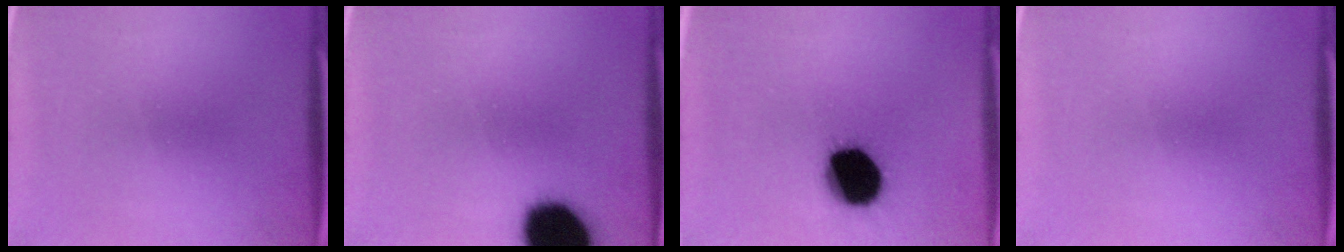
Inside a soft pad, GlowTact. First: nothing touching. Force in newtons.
{"total": 19.6}
{"total": 17.4}
{"total": 0.0}